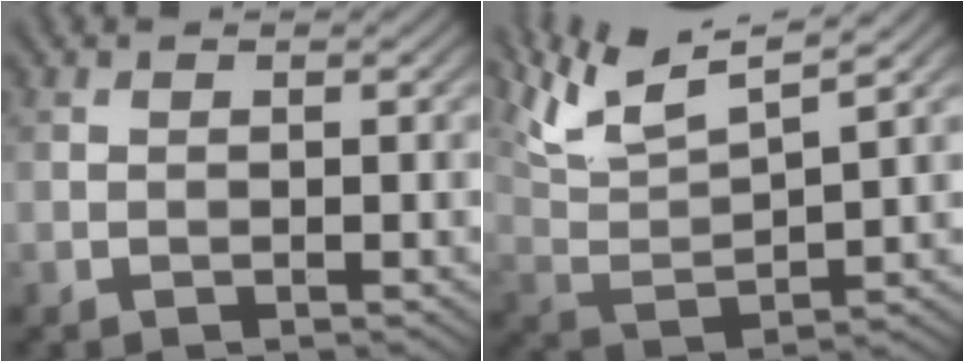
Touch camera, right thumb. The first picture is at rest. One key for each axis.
{"total": 10.7, "fx": 8.0, "fy": 2.2, "fz": 6.8, "tx": -0.156, "ty": 0.020, "tz": 0.153}